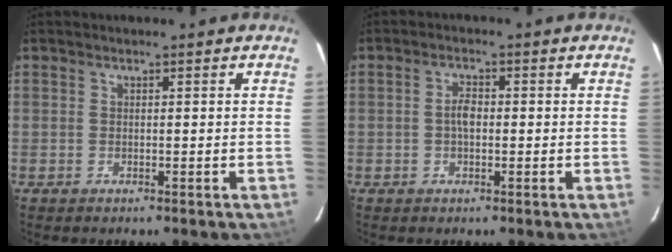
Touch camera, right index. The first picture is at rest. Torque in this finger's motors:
{"motor_torque": [0.39, 0.23, 0.17, 0.06]}